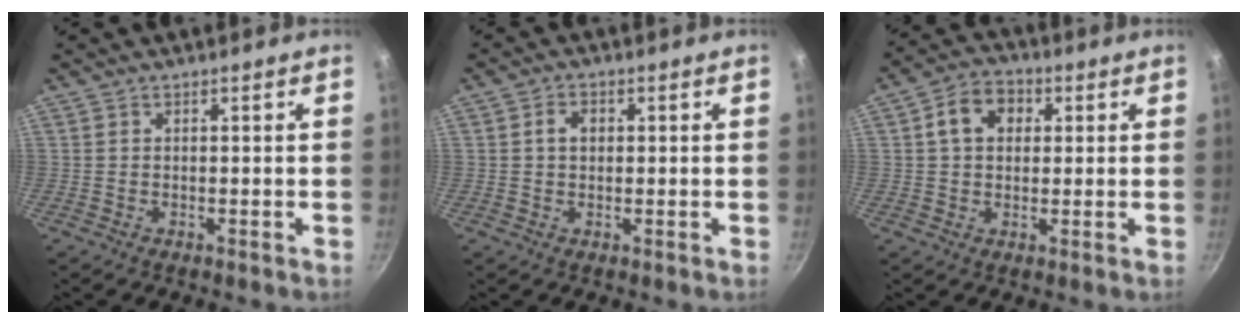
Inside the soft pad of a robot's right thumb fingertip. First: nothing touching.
{"total": 3.0, "force": [0.5, 2.3, 2.0], "torque": [-0.018, 0.006, 0.006]}
{"total": 7.9, "force": [2.0, 6.0, 4.8], "torque": [-0.051, 0.013, 0.021]}